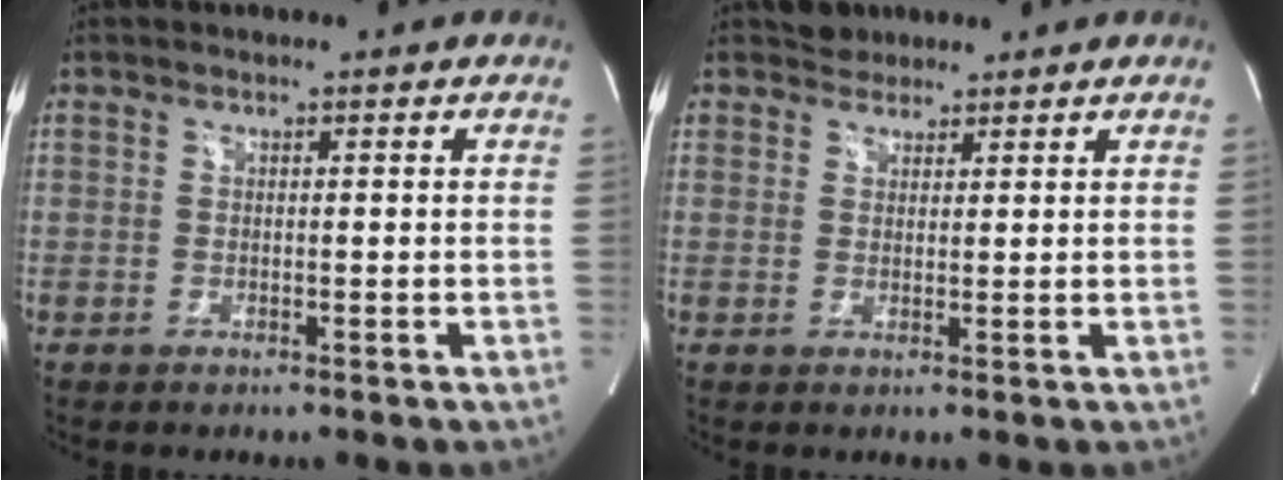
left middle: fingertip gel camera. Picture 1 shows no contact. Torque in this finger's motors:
{"motor_torque": [0.05, -0.03, -0.15, 0.00]}